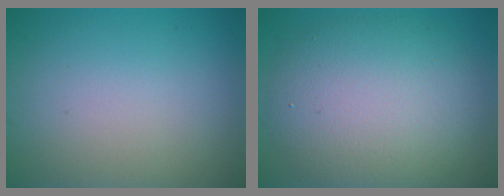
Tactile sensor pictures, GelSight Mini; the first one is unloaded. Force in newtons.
{"total": 8.6, "press": 8.5, "slide": 0.6}